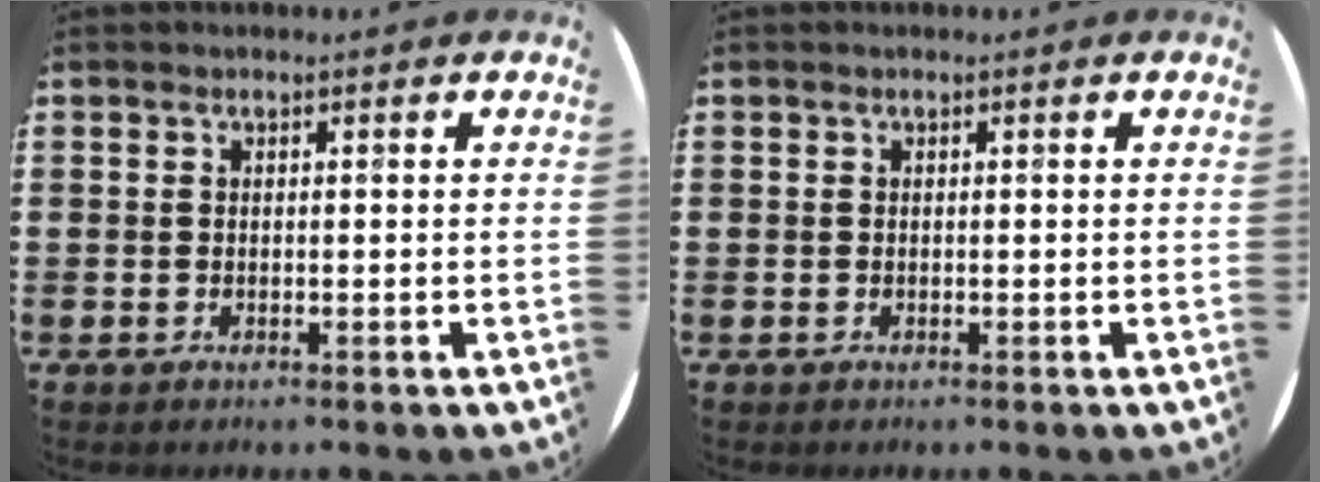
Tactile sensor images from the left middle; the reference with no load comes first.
{"total": 0.0}